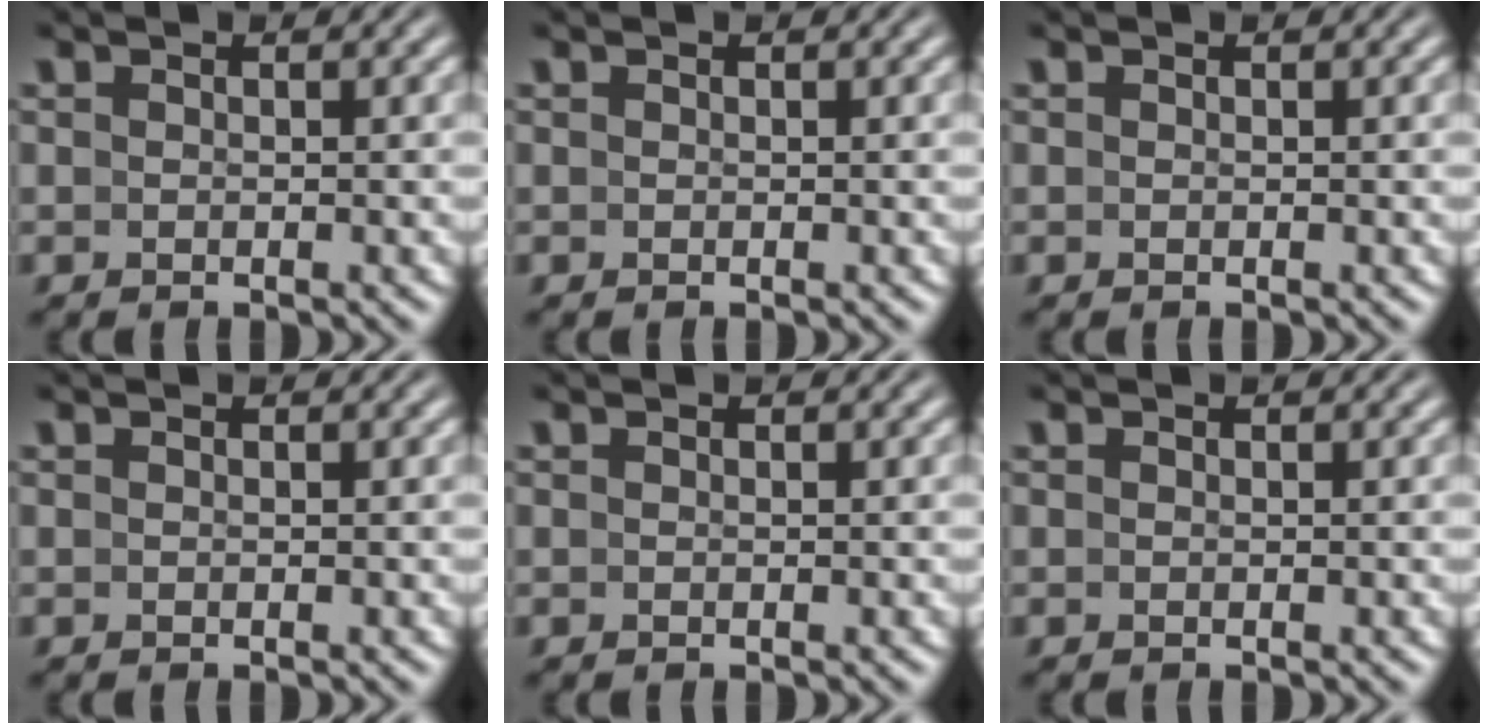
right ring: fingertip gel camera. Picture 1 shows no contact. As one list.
[{"total": 0.0}, {"total": 0.0}, {"total": 0.0}, {"total": 0.0}, {"total": 0.0}]